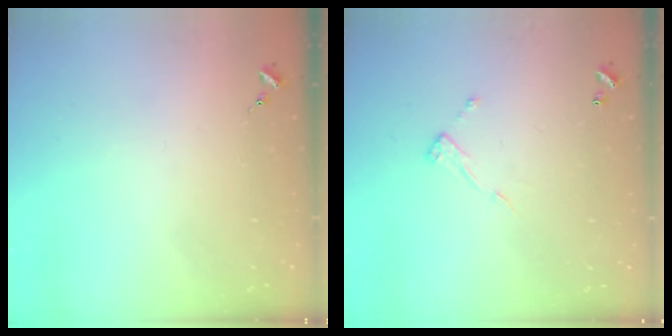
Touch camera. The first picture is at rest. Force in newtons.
{"total": 7.0, "press": 7.0, "slide": 0.4}